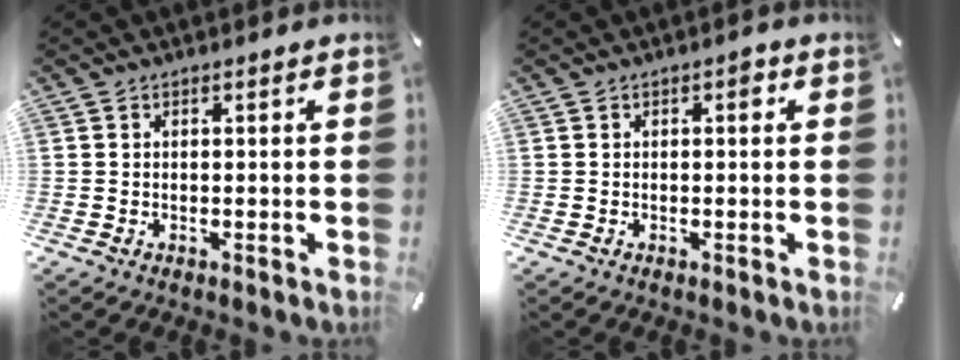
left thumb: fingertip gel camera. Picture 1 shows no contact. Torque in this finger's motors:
{"motor_torque": [-0.02, -0.16, -0.04, 0.00, 0.05]}